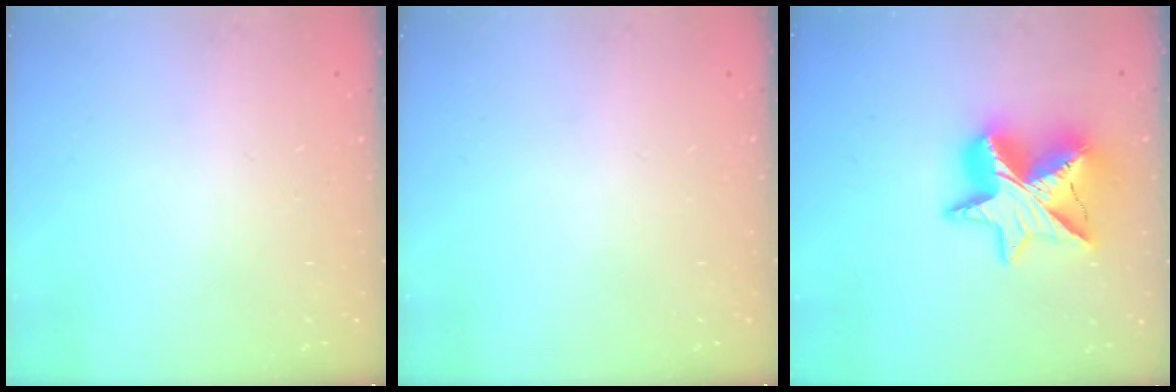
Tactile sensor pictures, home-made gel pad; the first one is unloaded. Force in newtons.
{"total": 0.0}
{"total": 17.1, "press": 17.0, "slide": 1.4}